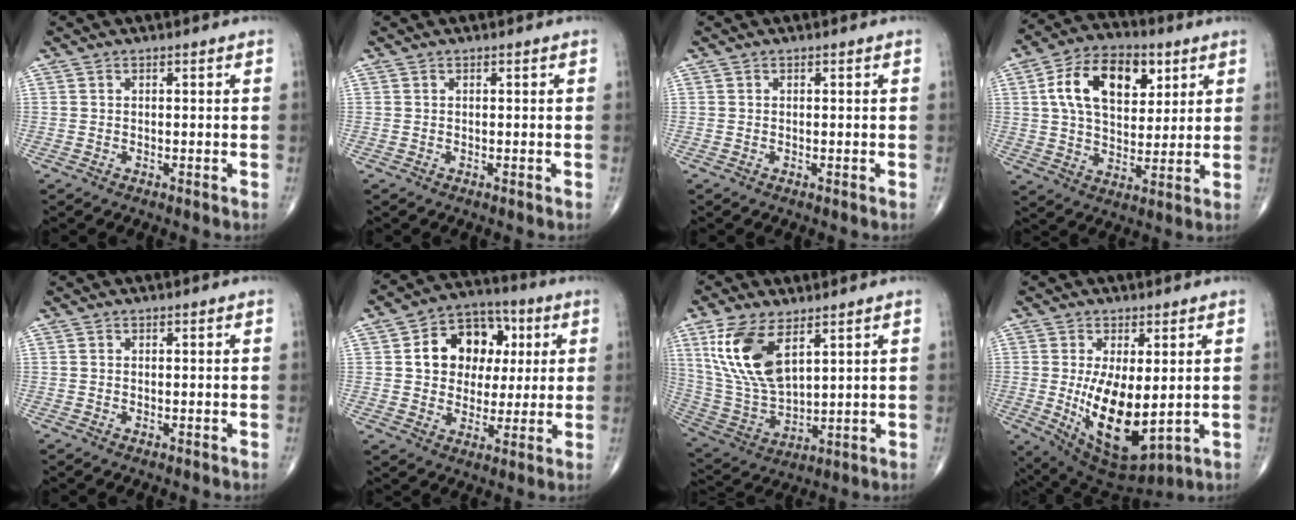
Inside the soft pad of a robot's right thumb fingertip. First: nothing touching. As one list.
[{"total": 0.0}, {"total": 0.0}, {"total": 16.1, "force": [5.4, 9.8, 11.6], "torque": [-0.170, -0.005, 0.091]}, {"total": 0.0}, {"total": 14.3, "force": [3.2, 11.0, 8.6], "torque": [-0.087, 0.011, 0.047]}, {"total": 15.2, "force": [6.9, 7.2, 11.4], "torque": [-0.227, -0.024, 0.149]}, {"total": 13.6, "force": [-0.6, 6.2, 12.1], "torque": [-0.194, -0.028, 0.011]}]